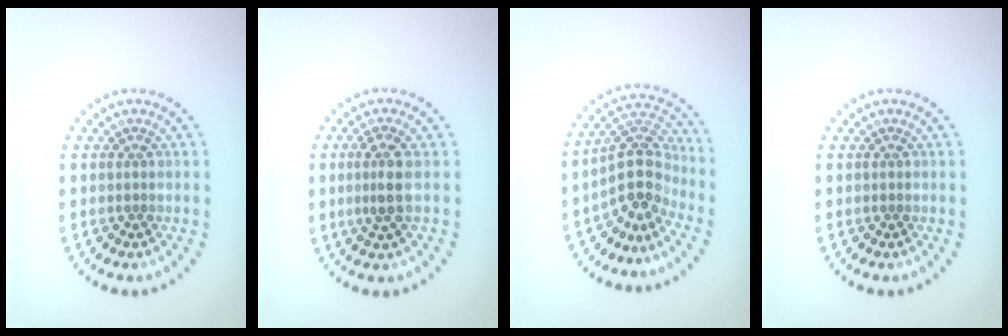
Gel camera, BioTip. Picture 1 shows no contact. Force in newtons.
{"total": 2.5, "press": 2.2, "slide": 1.1}
{"total": 4.2, "press": 3.7, "slide": 2.1}
{"total": 0.0}